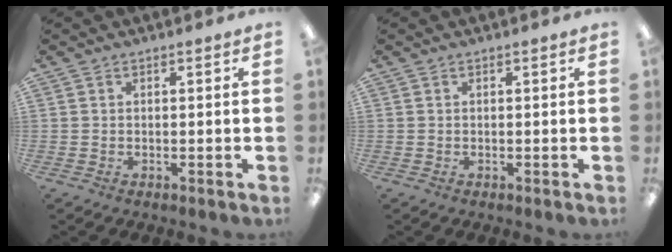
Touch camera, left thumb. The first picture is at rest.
{"total": 0.0}